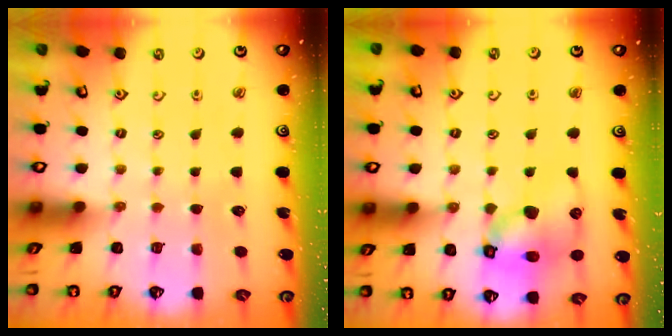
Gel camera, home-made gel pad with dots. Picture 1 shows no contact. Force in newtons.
{"total": 13.7, "press": 13.6, "slide": 2.0}